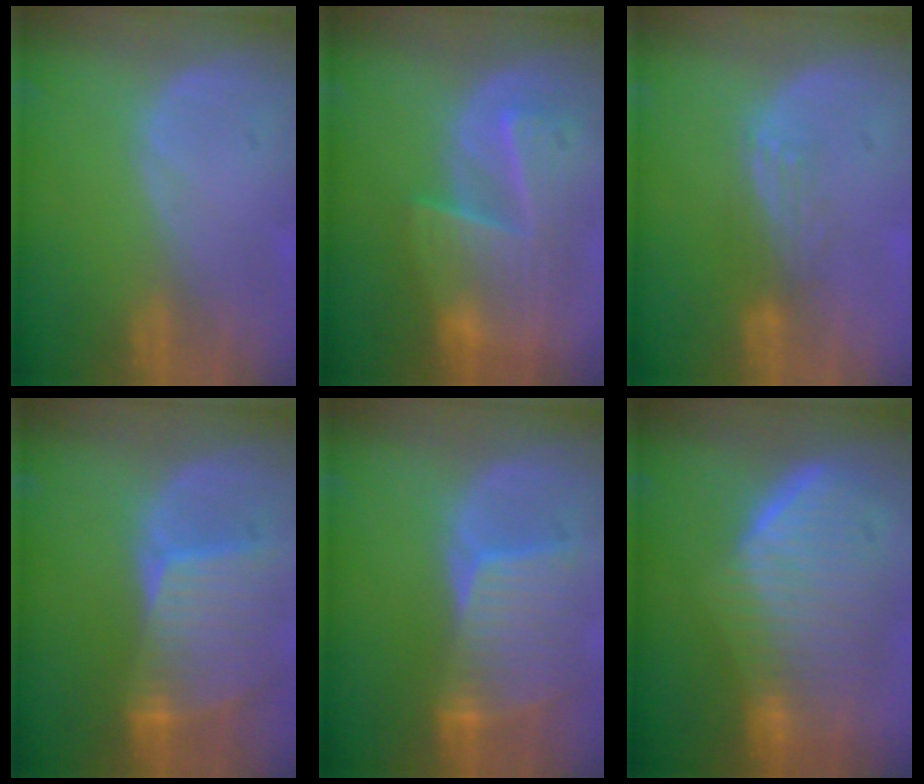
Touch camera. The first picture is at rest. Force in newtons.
{"total": 8.9, "press": 8.3, "slide": 3.3}
{"total": 2.9, "press": 2.7, "slide": 1.1}
{"total": 9.0, "press": 7.9, "slide": 4.3}
{"total": 8.4, "press": 7.7, "slide": 3.4}
{"total": 10.0, "press": 9.0, "slide": 4.4}